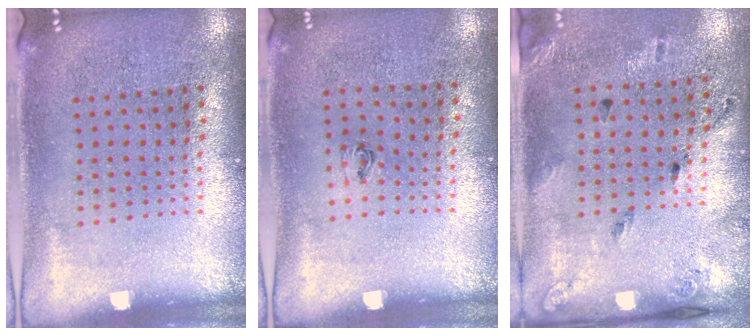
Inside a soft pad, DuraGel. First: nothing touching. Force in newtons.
{"total": 0.5, "press": 0.2, "slide": 0.5}
{"total": 1.8, "press": 1.1, "slide": 1.5}